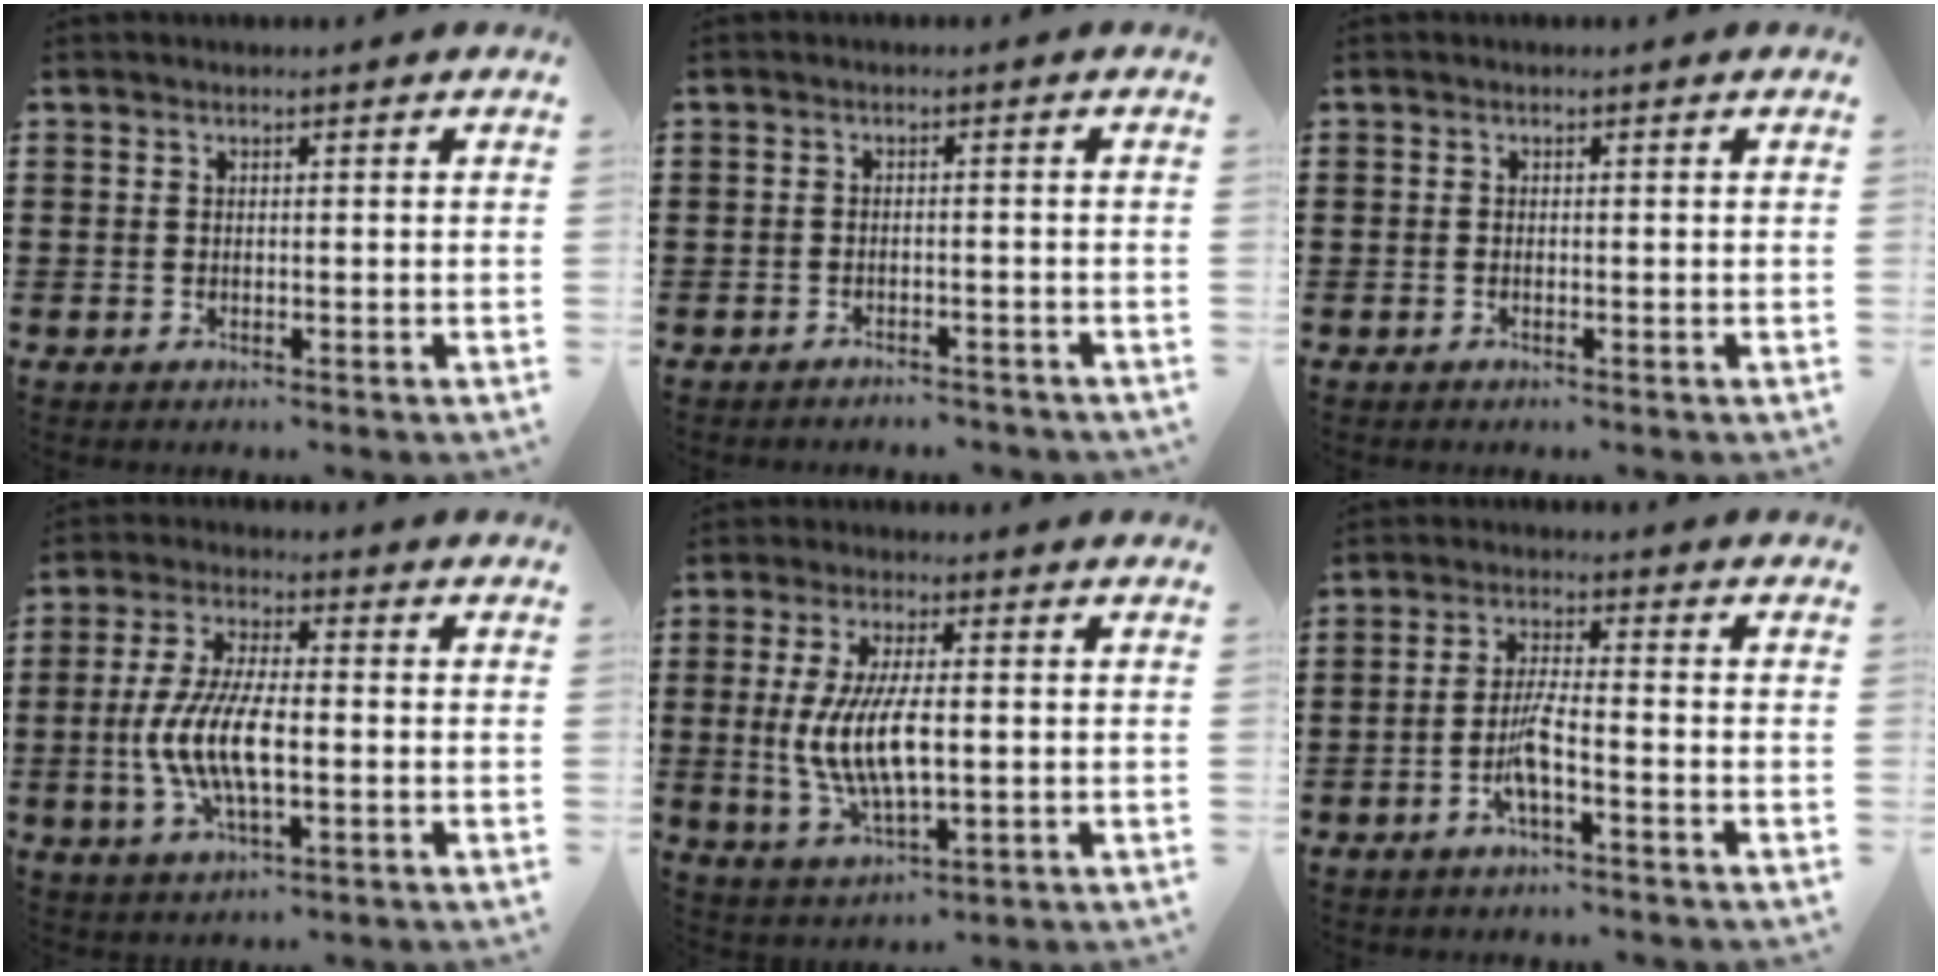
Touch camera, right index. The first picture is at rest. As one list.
[{"total": 1.6, "force": [-1.6, 0.2, 0.2], "torque": [-0.010, 0.001, -0.034]}, {"total": 0.0}, {"total": 9.5, "force": [-1.9, 3.4, 8.7], "torque": [-0.195, -0.013, -0.040]}, {"total": 9.3, "force": [-0.1, 3.4, 8.6], "torque": [-0.190, -0.007, -0.009]}, {"total": 4.9, "force": [-2.4, 0.6, 4.3], "torque": [-0.094, -0.006, -0.050]}]